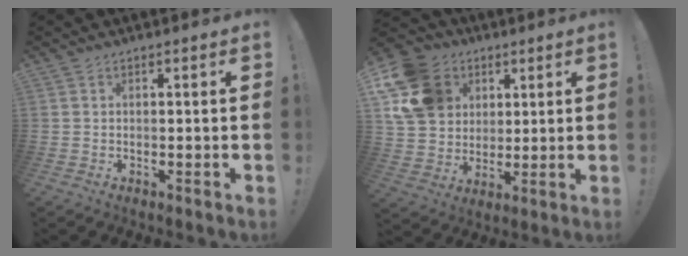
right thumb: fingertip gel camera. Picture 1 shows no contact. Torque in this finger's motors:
{"motor_torque": [1.92, 2.26, 1.15, 0.20, 0.16]}